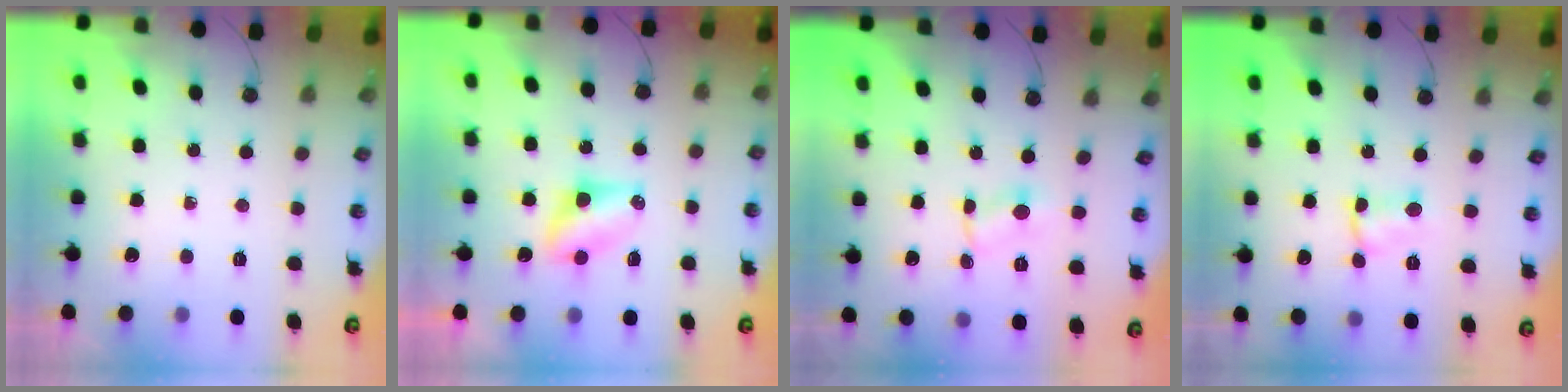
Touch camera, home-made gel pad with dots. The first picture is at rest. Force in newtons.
{"total": 5.9, "press": 5.9, "slide": 0.6}
{"total": 1.5, "press": 1.5, "slide": 0.2}
{"total": 1.9, "press": 1.9, "slide": 0.4}